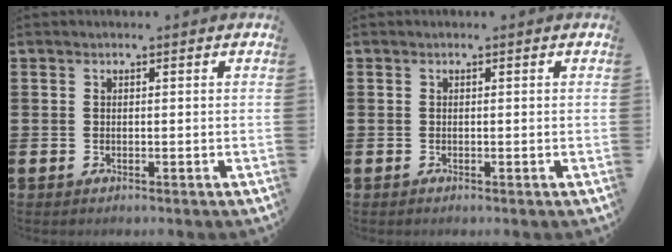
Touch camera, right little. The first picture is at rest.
{"total": 0.0}